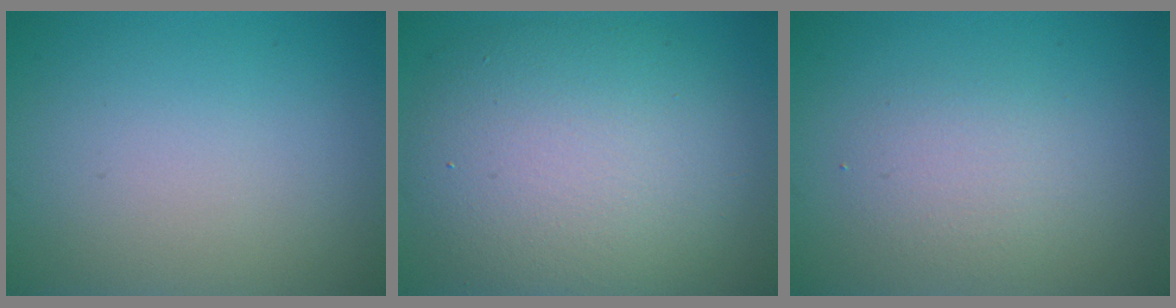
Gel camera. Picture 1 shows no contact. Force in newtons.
{"total": 10.1, "press": 10.1, "slide": 0.6}
{"total": 2.2, "press": 2.2, "slide": 0.1}